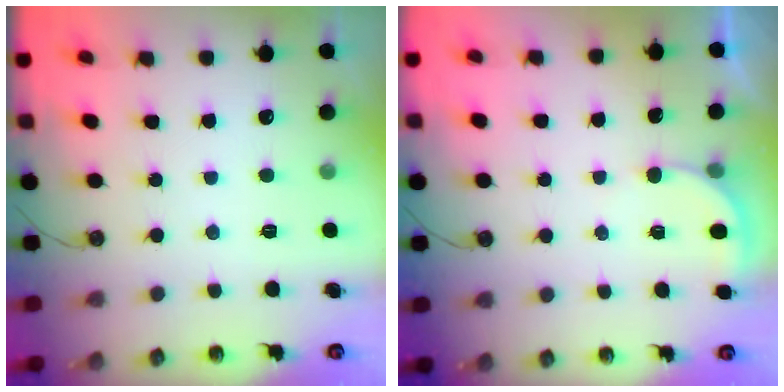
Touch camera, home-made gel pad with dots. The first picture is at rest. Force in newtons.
{"total": 3.4, "press": 3.4, "slide": 0.3}